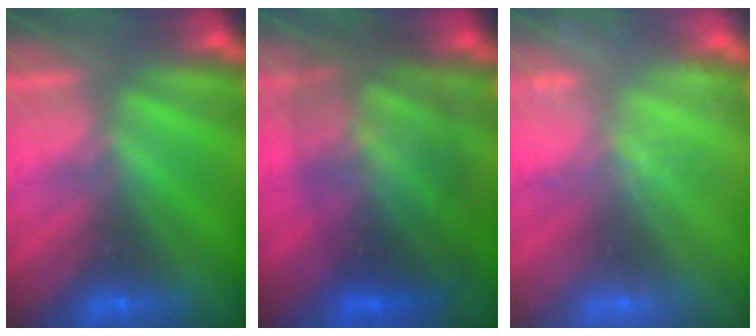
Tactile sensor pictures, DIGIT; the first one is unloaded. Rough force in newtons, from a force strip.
{"total": 10.8}
{"total": 2.0}